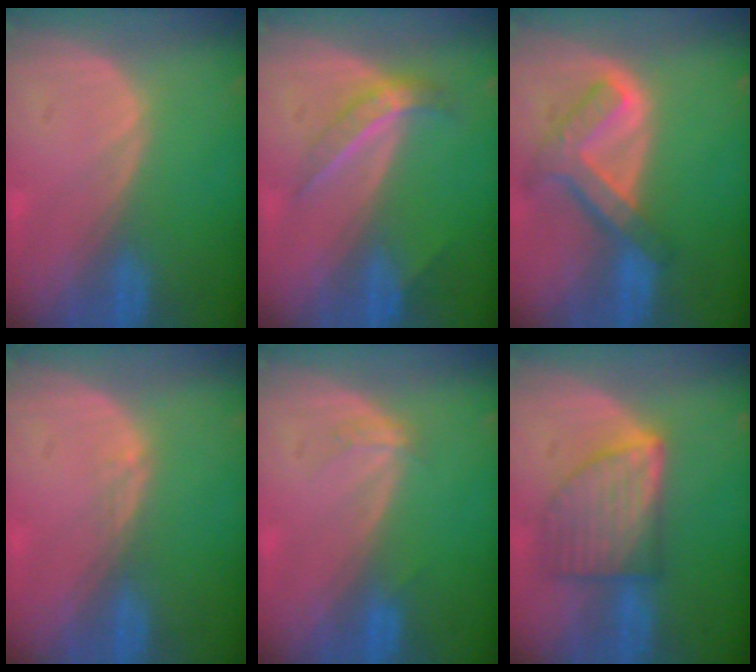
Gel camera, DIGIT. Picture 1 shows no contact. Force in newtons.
{"total": 4.7, "press": 4.2, "slide": 2.2}
{"total": 7.6, "press": 6.5, "slide": 4.0}
{"total": 1.0, "press": 0.7, "slide": 0.7}
{"total": 1.5, "press": 1.4, "slide": 0.3}
{"total": 7.6, "press": 7.6, "slide": 0.3}